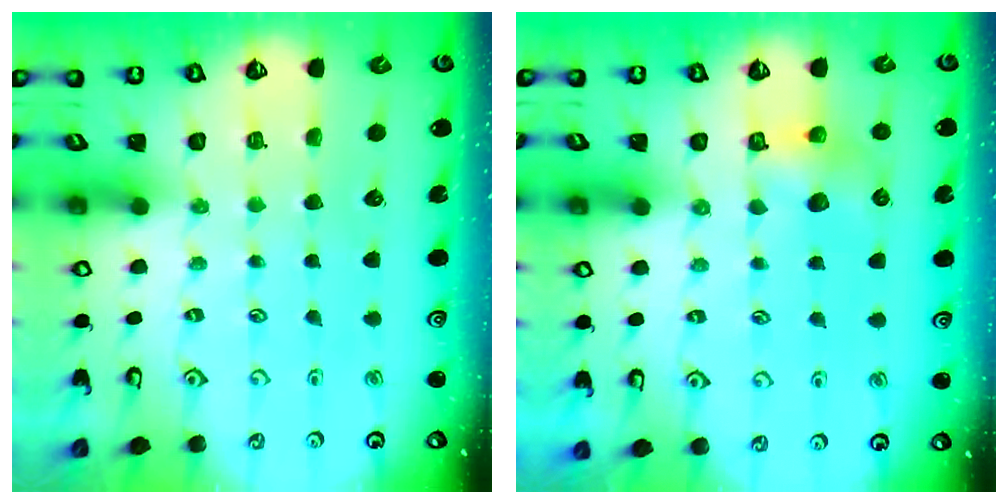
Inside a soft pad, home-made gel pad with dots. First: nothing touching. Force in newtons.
{"total": 6.5, "press": 6.5, "slide": 0.7}